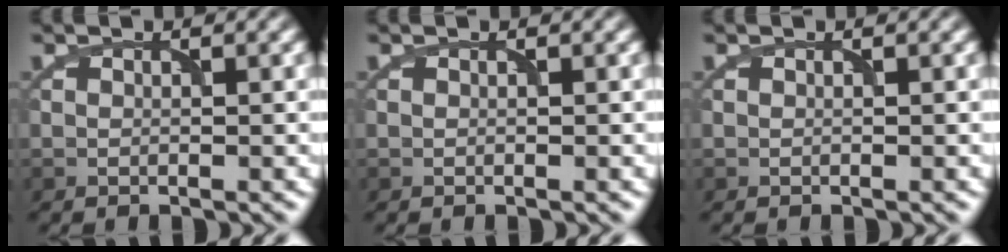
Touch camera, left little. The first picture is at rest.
{"total": 0.0}
{"total": 0.0}